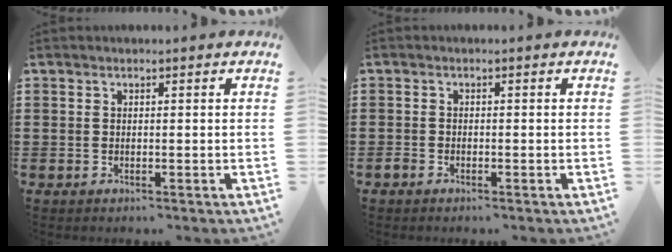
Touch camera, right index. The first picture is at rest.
{"total": 1.0, "force": [-0.8, 0.5, 0.3], "torque": [-0.007, 0.000, -0.018]}